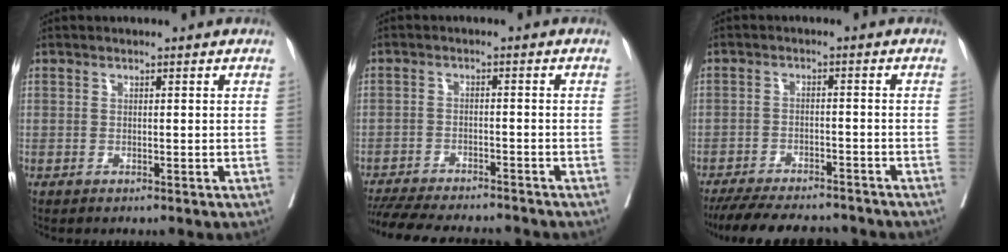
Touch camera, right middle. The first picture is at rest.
{"total": 14.9, "force": [-13.6, 2.6, 5.7], "torque": [-0.117, -0.017, -0.195]}
{"total": 14.6, "force": [-13.1, 3.5, 5.5], "torque": [-0.105, -0.008, -0.182]}